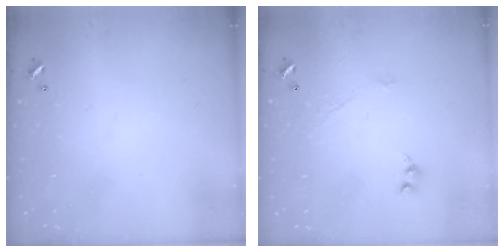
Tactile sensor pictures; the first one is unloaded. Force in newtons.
{"total": 1.9, "press": 1.8, "slide": 0.4}